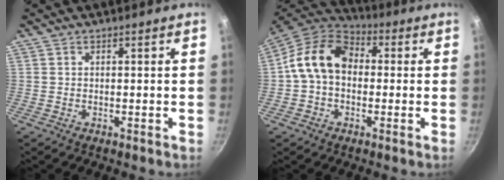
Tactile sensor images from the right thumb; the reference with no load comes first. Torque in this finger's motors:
{"motor_torque": [1.50, 1.80, 1.12, -0.75, 0.09]}